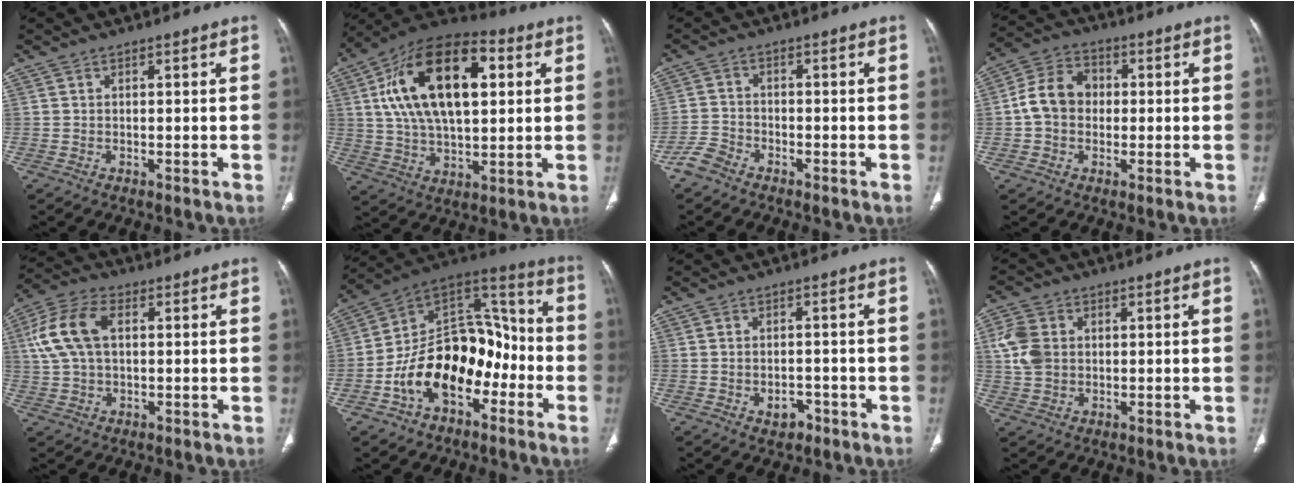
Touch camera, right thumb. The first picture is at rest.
{"total": 23.0, "force": [5.6, 12.1, 18.7], "torque": [-0.302, 0.006, 0.086]}
{"total": 3.6, "force": [-2.9, 1.7, 1.1], "torque": [-0.020, 0.009, -0.065]}
{"total": 9.0, "force": [-0.1, 7.3, 5.3], "torque": [-0.084, 0.026, -0.014]}
{"total": 10.9, "force": [2.3, 6.5, 8.5], "torque": [-0.182, 0.024, 0.041]}
{"total": 20.0, "force": [-6.9, 12.9, 13.7], "torque": [-0.182, 0.083, -0.113]}
{"total": 3.2, "force": [-1.6, 2.2, 1.6], "torque": [-0.010, 0.014, -0.017]}
{"total": 7.3, "force": [1.1, 5.8, 4.4], "torque": [-0.086, 0.004, 0.022]}